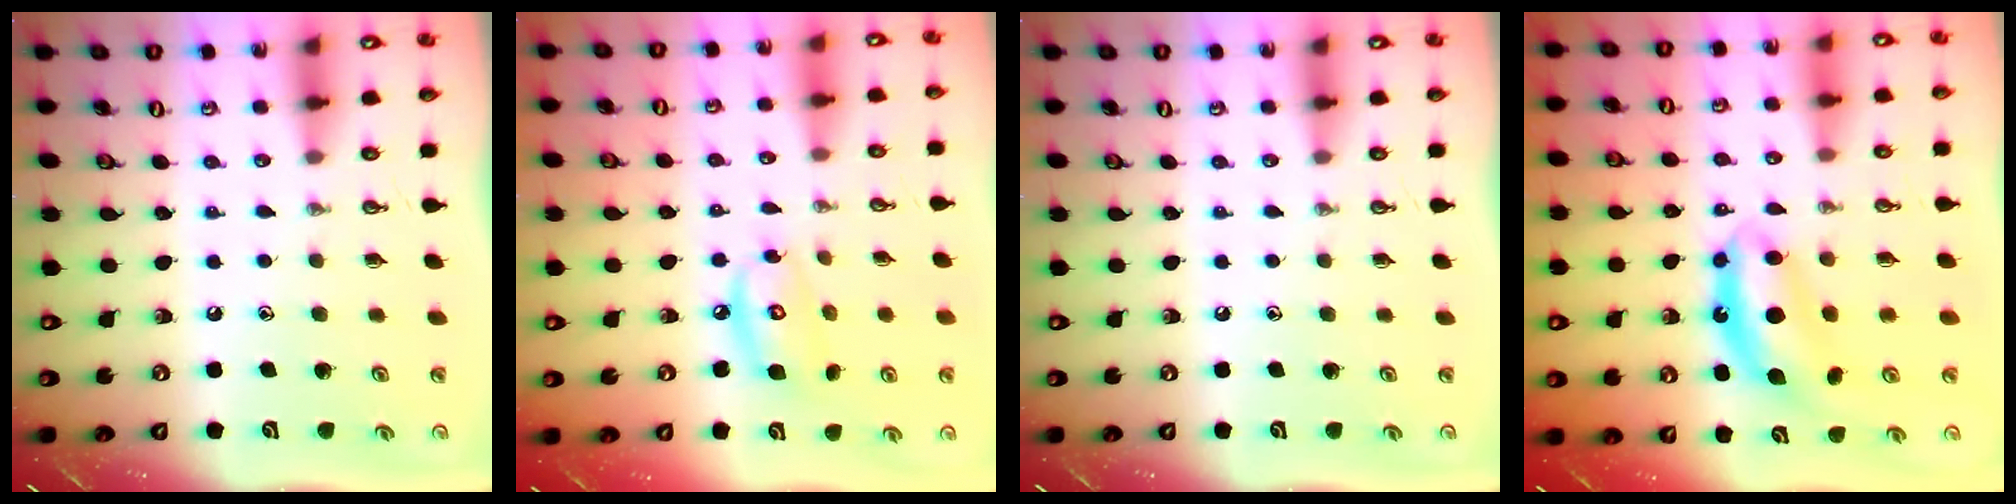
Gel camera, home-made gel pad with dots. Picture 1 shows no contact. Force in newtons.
{"total": 9.4, "press": 9.4, "slide": 0.8}
{"total": 0.0}
{"total": 9.2, "press": 9.1, "slide": 0.6}